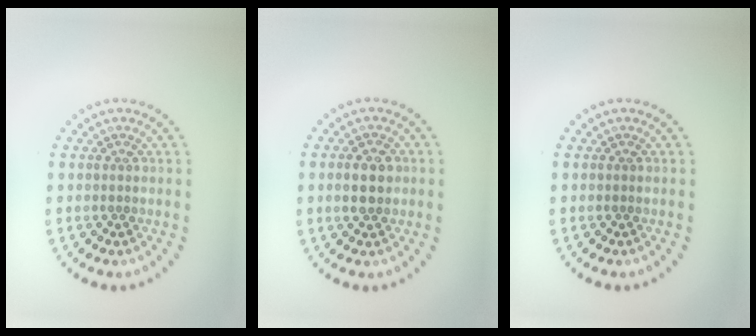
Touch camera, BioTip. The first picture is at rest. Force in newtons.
{"total": 2.9, "press": 2.9, "slide": 0.1}
{"total": 0.0}